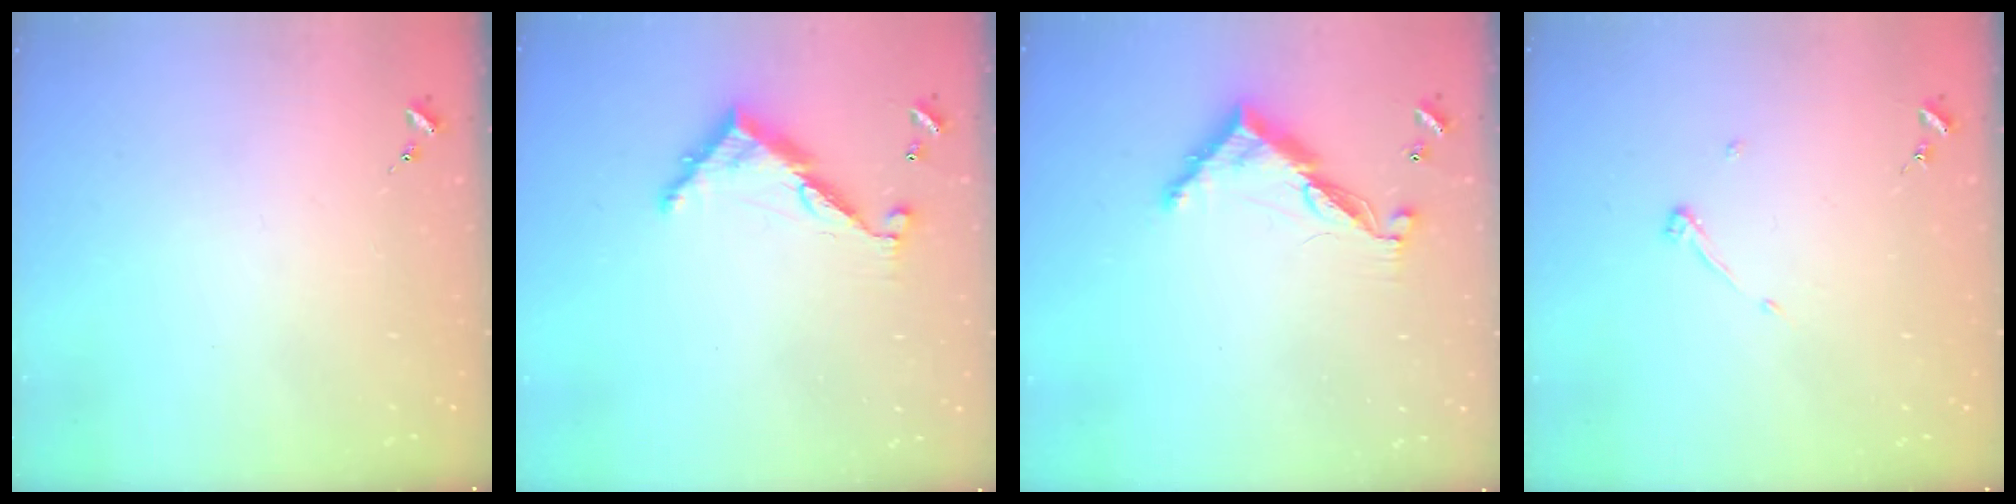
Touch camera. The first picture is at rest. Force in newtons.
{"total": 9.0, "press": 9.0, "slide": 0.7}
{"total": 9.9, "press": 9.9, "slide": 0.2}
{"total": 3.6, "press": 3.6, "slide": 0.4}